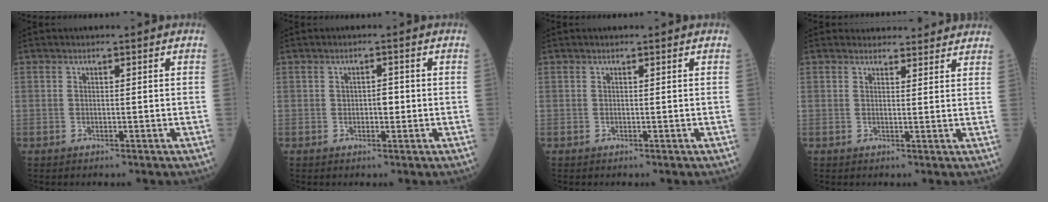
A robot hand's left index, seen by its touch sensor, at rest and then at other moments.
{"total": 1.9, "force": [-0.2, 1.0, 1.5], "torque": [-0.020, 0.004, -0.002]}
{"total": 0.0}
{"total": 6.1, "force": [5.9, 1.7, 0.7], "torque": [0.000, 0.011, 0.062]}